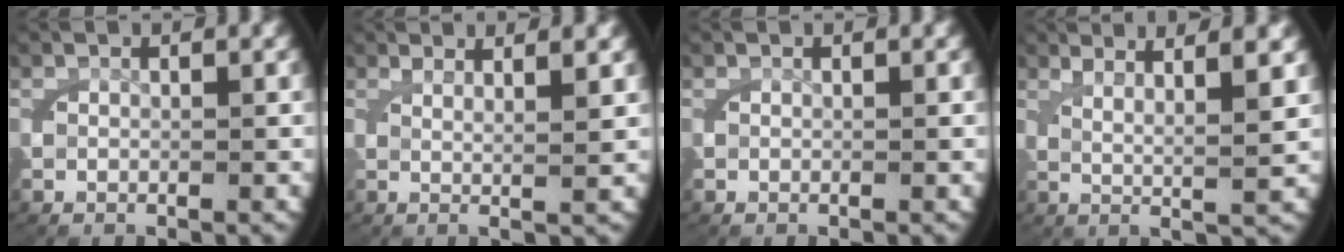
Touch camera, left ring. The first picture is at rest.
{"total": 3.1, "force": [1.6, 0.0, 2.7], "torque": [-0.043, 0.002, 0.025]}
{"total": 0.0}
{"total": 6.0, "force": [2.7, 1.4, 5.2], "torque": [-0.070, 0.008, 0.037]}